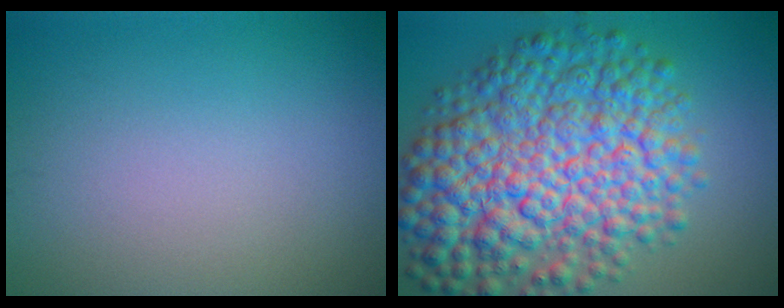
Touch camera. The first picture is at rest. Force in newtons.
{"total": 12.2, "press": 12.2, "slide": 0.2}